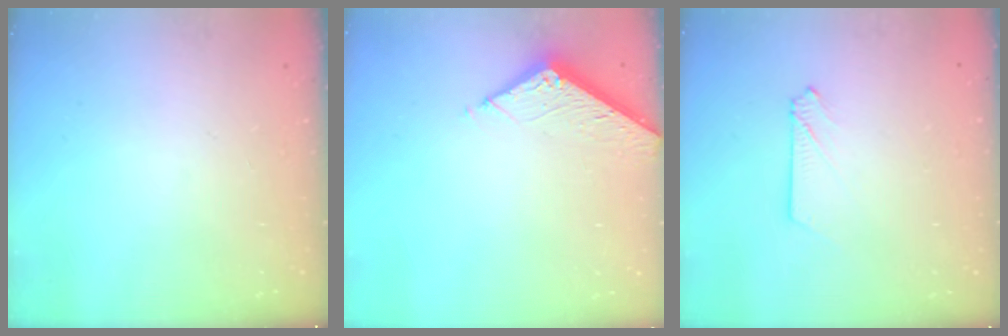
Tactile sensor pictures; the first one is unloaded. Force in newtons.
{"total": 5.5, "press": 5.5, "slide": 0.3}
{"total": 2.7, "press": 2.7, "slide": 0.2}